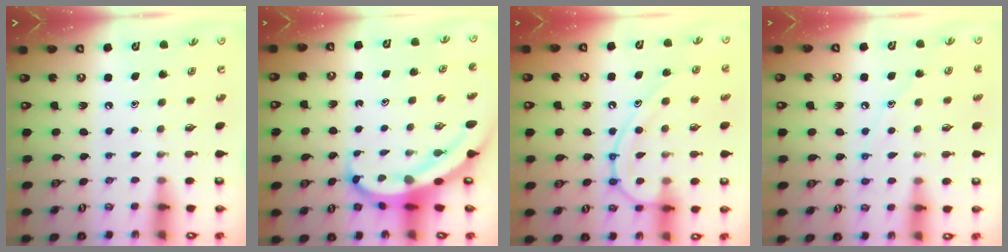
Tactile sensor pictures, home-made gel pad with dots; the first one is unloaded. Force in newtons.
{"total": 8.9, "press": 8.8, "slide": 0.9}
{"total": 15.2, "press": 15.1, "slide": 1.5}
{"total": 7.6, "press": 7.6, "slide": 0.6}